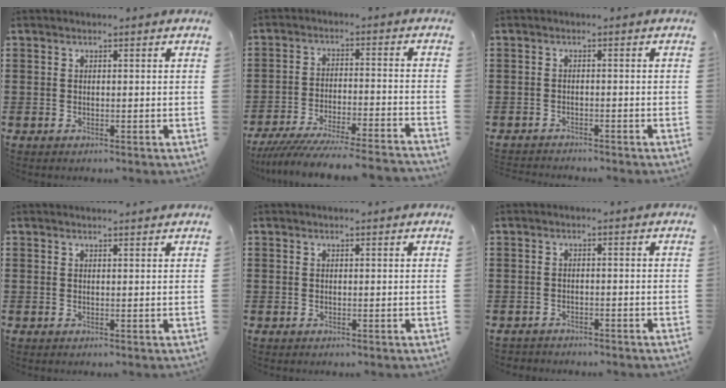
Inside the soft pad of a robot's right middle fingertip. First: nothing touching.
{"total": 6.8, "force": [-6.4, -0.1, 2.2], "torque": [-0.048, -0.011, -0.127]}
{"total": 1.3, "force": [-1.3, 0.1, 0.0], "torque": [-0.005, 0.002, -0.026]}
{"total": 0.6, "force": [0.6, 0.0, 0.1], "torque": [0.004, -0.006, 0.009]}
{"total": 0.0}
{"total": 1.5, "force": [-1.4, 0.3, -0.1], "torque": [-0.003, 0.001, -0.032]}